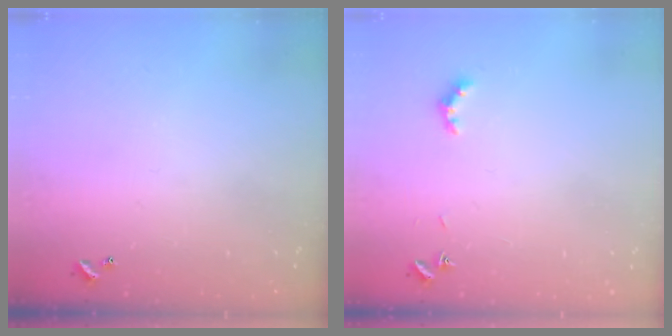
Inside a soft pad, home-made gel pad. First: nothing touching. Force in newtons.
{"total": 3.5, "press": 3.4, "slide": 1.0}